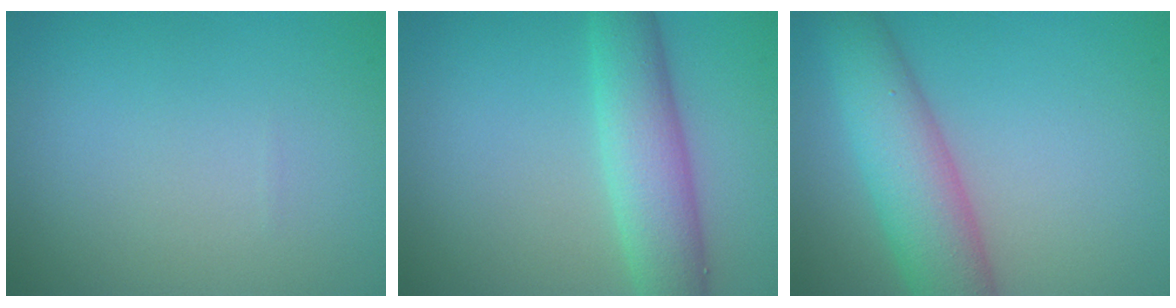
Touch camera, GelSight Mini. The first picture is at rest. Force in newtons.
{"total": 5.2, "press": 5.2, "slide": 0.1}
{"total": 6.8, "press": 6.8, "slide": 0.3}